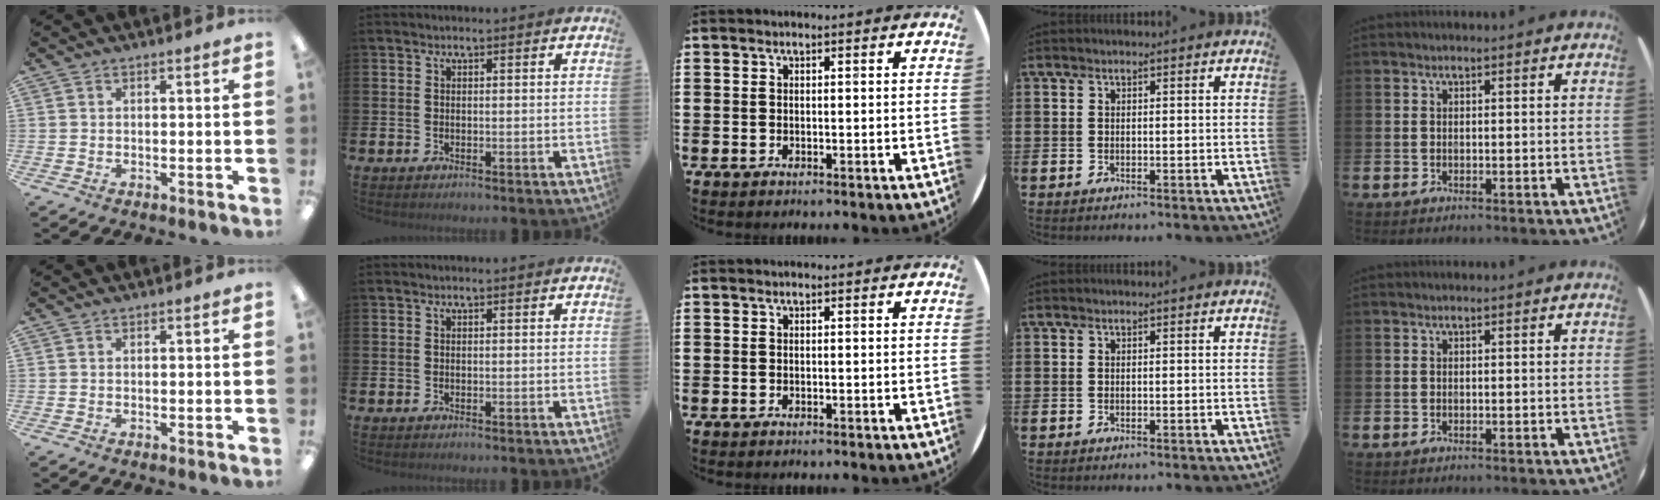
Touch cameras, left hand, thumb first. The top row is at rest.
{}